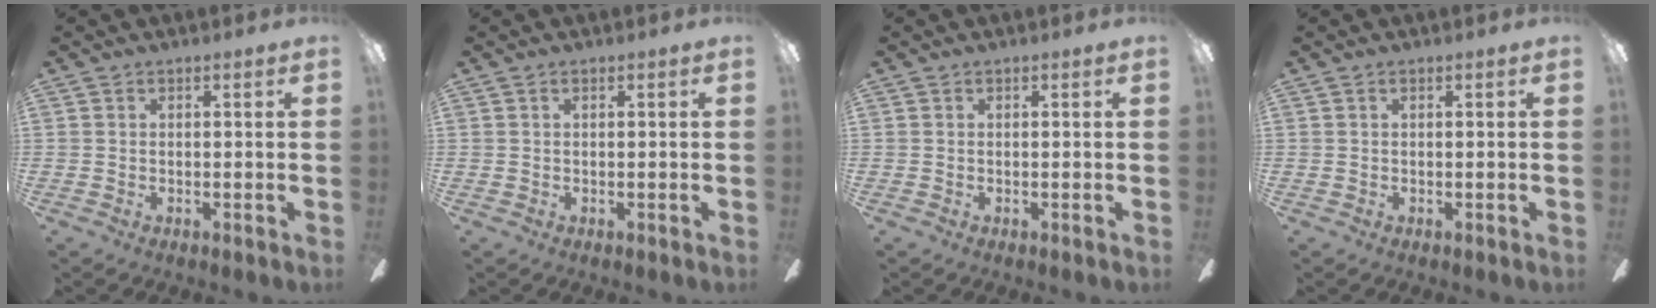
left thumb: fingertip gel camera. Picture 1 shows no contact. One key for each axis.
{"total": 0.0}
{"total": 0.0}
{"total": 0.0}